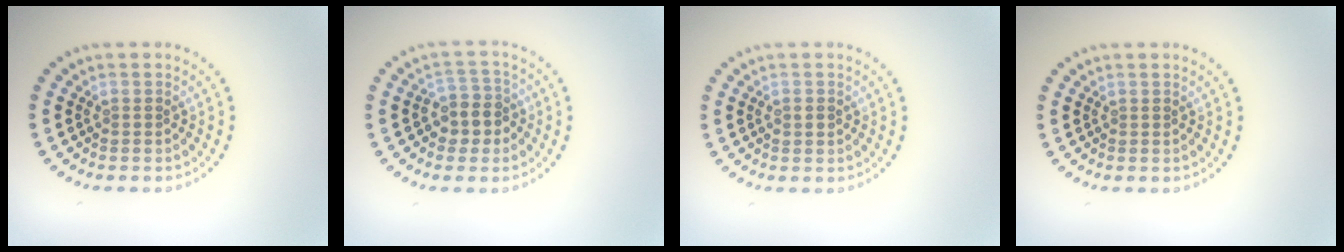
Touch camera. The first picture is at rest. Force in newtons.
{"total": 2.9, "press": 2.6, "slide": 1.2}
{"total": 1.1, "press": 1.1, "slide": 0.2}
{"total": 0.0}